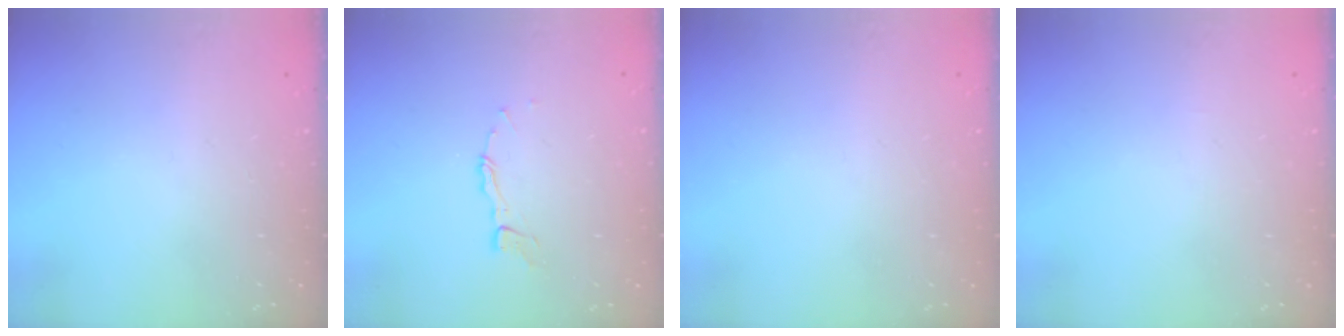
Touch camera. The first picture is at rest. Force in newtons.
{"total": 3.8, "press": 3.8, "slide": 0.4}
{"total": 0.0}
{"total": 0.0}